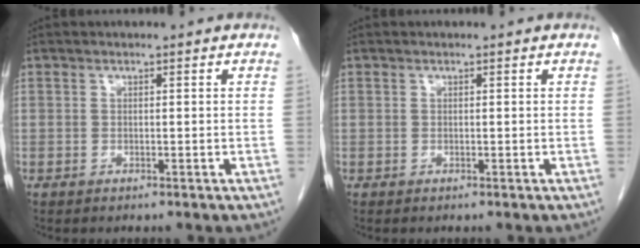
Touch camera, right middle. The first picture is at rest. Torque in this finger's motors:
{"motor_torque": [0.58, -0.56, -0.01, -0.07]}